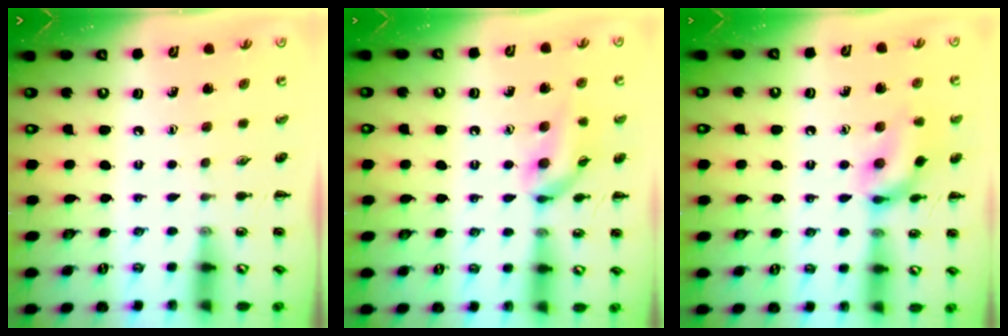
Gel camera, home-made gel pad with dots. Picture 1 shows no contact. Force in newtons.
{"total": 12.6, "press": 12.4, "slide": 1.9}
{"total": 13.6, "press": 13.5, "slide": 1.5}